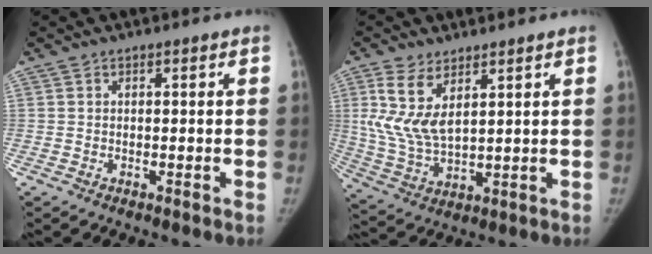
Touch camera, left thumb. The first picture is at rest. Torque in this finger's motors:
{"motor_torque": [1.41, 1.51, 1.29, -0.60, 0.58]}